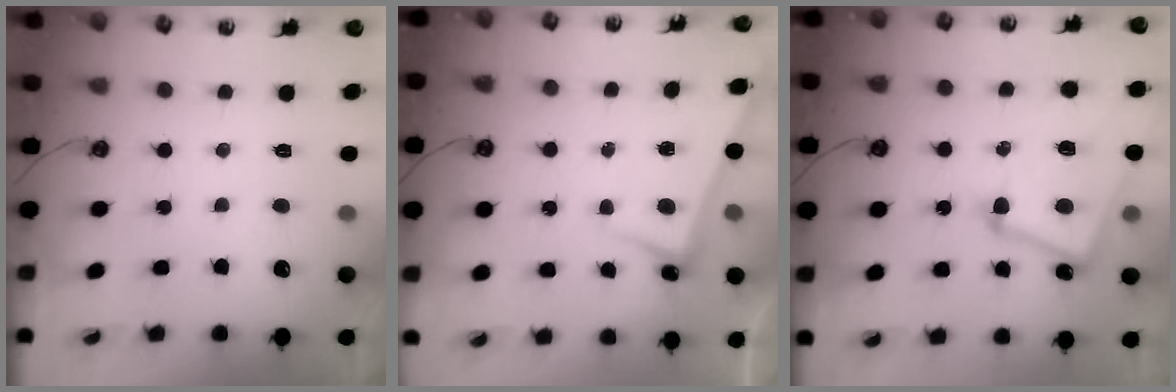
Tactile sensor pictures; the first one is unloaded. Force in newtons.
{"total": 2.5, "press": 2.4, "slide": 0.7}
{"total": 10.2, "press": 10.1, "slide": 1.5}